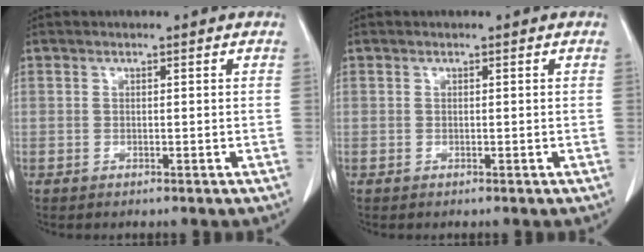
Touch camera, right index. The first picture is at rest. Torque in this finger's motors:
{"motor_torque": [0.00, 0.00, 0.00, 0.00]}